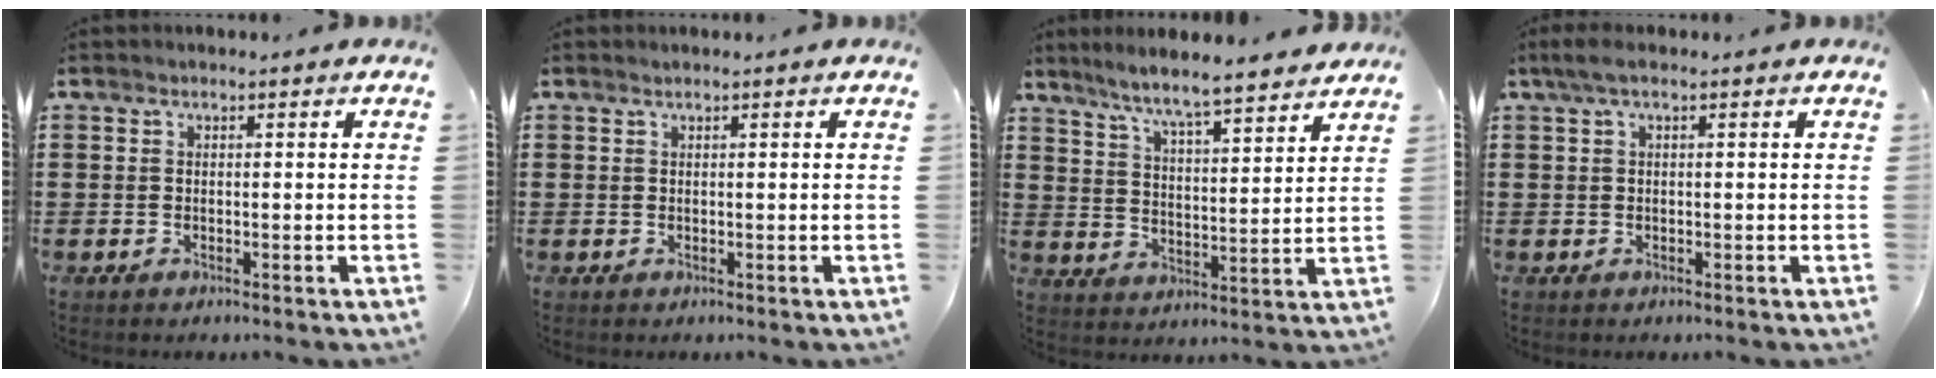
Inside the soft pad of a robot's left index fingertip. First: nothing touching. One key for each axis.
{"total": 0.0}
{"total": 6.0, "fx": 5.6, "fy": -0.3, "fz": 2.2, "tx": -0.068, "ty": -0.037, "tz": 0.093}
{"total": 1.8, "fx": 0.1, "fy": 0.4, "fz": 1.8, "tx": -0.039, "ty": -0.001, "tz": 0.000}